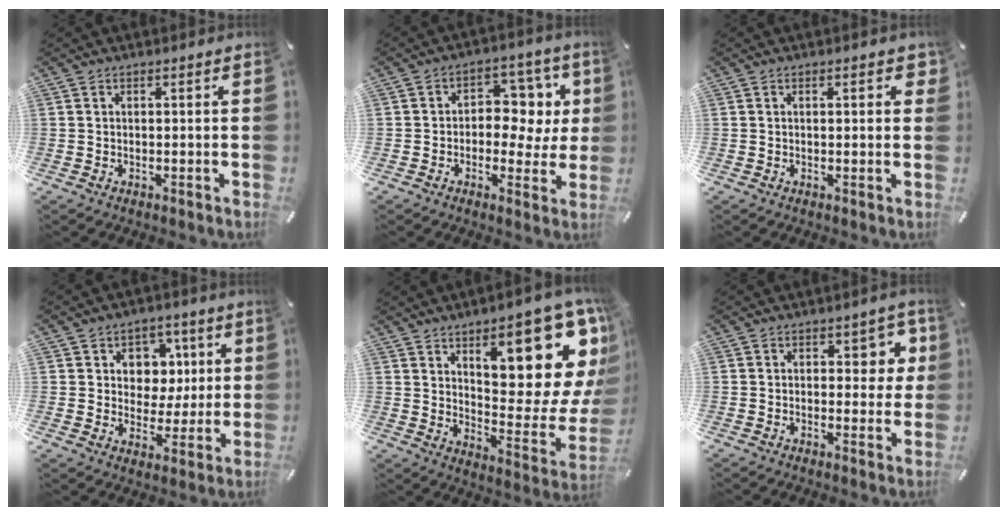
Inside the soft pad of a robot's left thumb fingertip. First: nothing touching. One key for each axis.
{"total": 9.4, "fx": 1.4, "fy": 7.1, "fz": 6.1, "tx": -0.072, "ty": -0.016, "tz": 0.021}
{"total": 2.6, "fx": 0.7, "fy": 1.0, "fz": 2.3, "tx": -0.031, "ty": -0.001, "tz": 0.006}
{"total": 8.5, "fx": 2.1, "fy": 8.0, "fz": 2.0, "tx": -0.026, "ty": -0.016, "tz": 0.036}
{"total": 22.7, "fx": 12.1, "fy": 8.6, "fz": 17.1, "tx": -0.210, "ty": -0.101, "tz": 0.200}
{"total": 6.7, "fx": 1.8, "fy": 4.0, "fz": 5.1, "tx": -0.046, "ty": -0.006, "tz": 0.022}